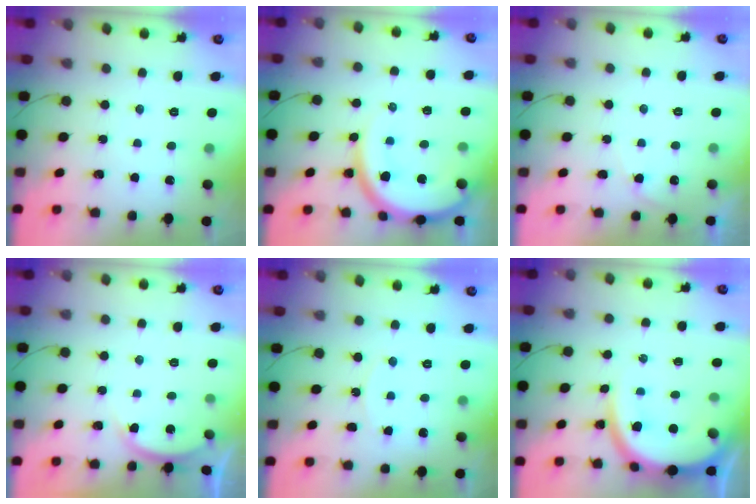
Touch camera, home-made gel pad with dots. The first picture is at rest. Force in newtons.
{"total": 14.1, "press": 14.0, "slide": 1.6}
{"total": 5.0, "press": 4.9, "slide": 0.9}
{"total": 3.3, "press": 3.3, "slide": 0.4}
{"total": 6.2, "press": 6.2, "slide": 0.5}
{"total": 12.7, "press": 12.7, "slide": 1.1}